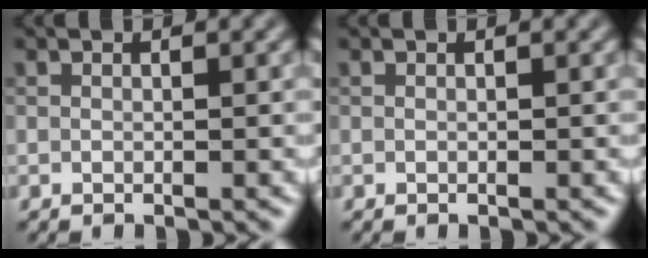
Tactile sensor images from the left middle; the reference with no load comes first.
{"total": 0.0}